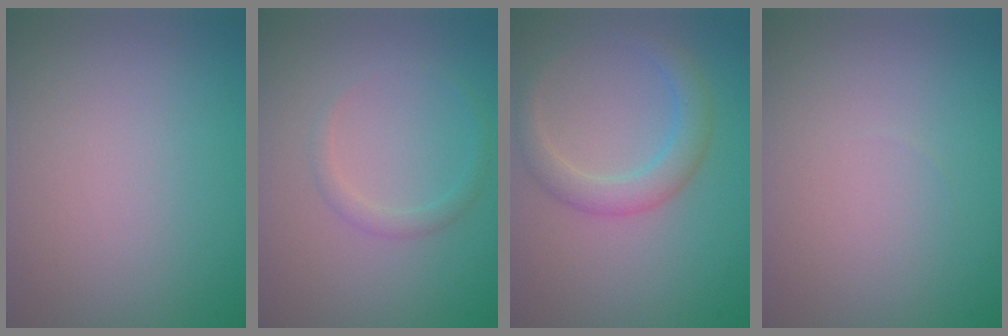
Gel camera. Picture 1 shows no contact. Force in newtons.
{"total": 1.2, "press": 1.2, "slide": 0.1}
{"total": 3.2, "press": 3.1, "slide": 0.3}
{"total": 0.0}